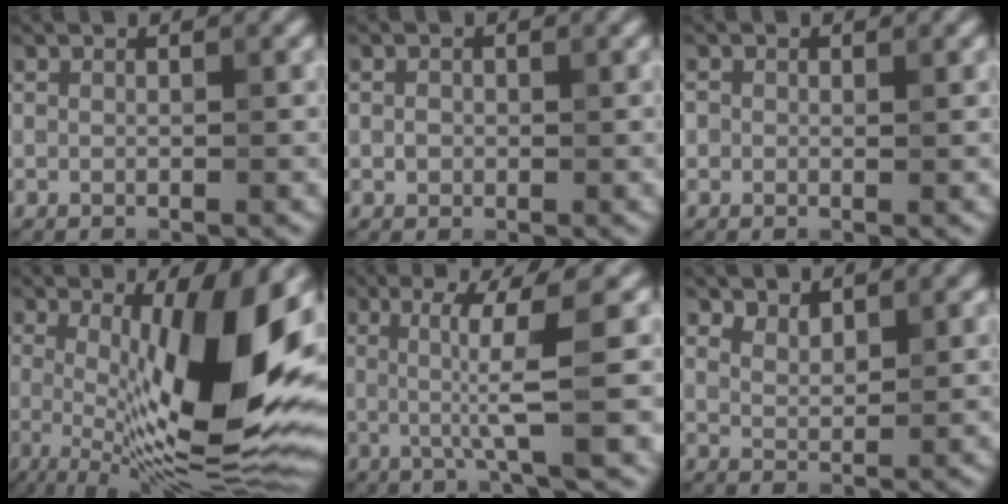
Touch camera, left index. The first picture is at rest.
{"total": 0.9, "force": [0.0, 0.8, 0.3], "torque": [-0.004, -0.002, -0.003]}
{"total": 1.0, "force": [0.3, 0.9, 0.4], "torque": [0.000, -0.002, 0.000]}
{"total": 13.5, "force": [1.1, 3.7, 12.9], "torque": [-0.184, -0.007, 0.018]}
{"total": 5.9, "force": [0.7, 0.6, 5.9], "torque": [-0.100, 0.001, 0.015]}
{"total": 2.4, "force": [2.0, 1.0, 0.8], "torque": [-0.016, -0.007, 0.036]}